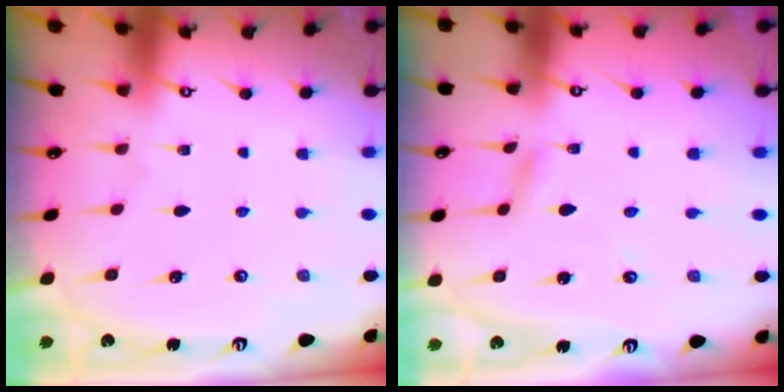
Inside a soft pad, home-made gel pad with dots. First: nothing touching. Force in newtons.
{"total": 3.1, "press": 3.0, "slide": 0.3}